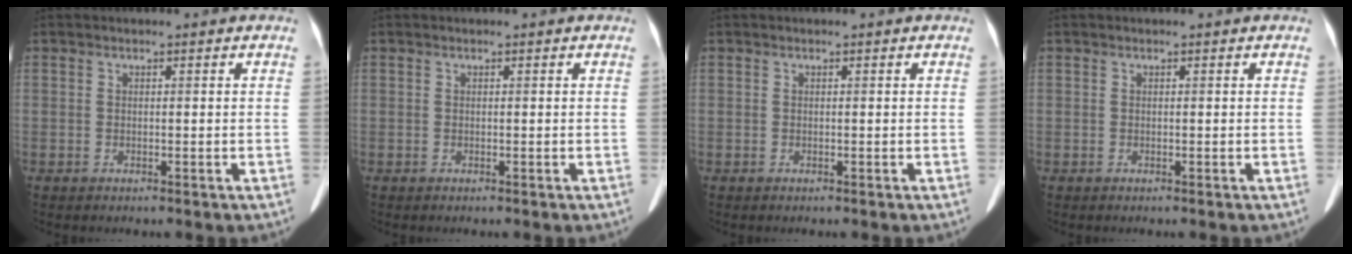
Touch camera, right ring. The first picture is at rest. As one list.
[{"total": 0.0}, {"total": 0.0}, {"total": 0.0}]